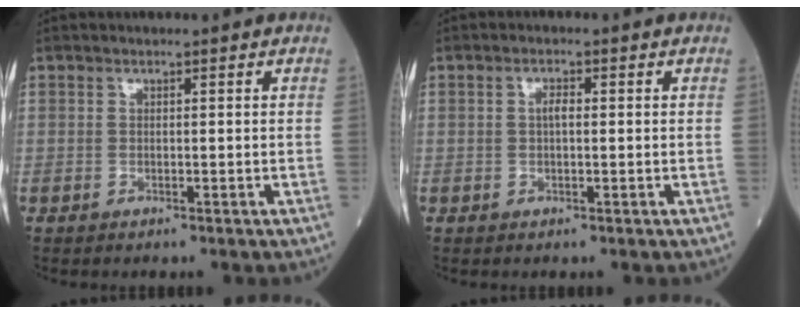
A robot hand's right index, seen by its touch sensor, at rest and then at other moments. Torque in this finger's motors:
{"motor_torque": [0.05, 0.03, 0.11, 0.04]}